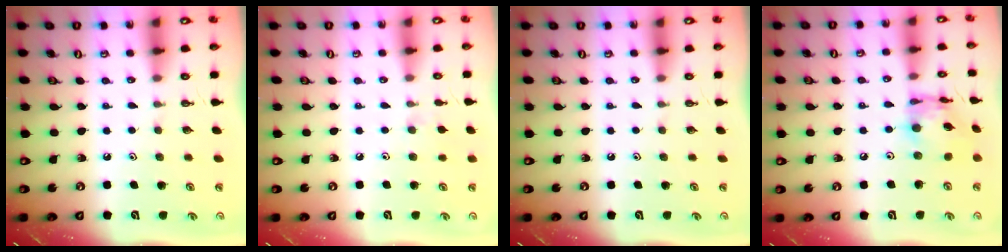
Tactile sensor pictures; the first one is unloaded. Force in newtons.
{"total": 4.9, "press": 4.8, "slide": 0.6}
{"total": 0.0}
{"total": 12.5, "press": 12.5, "slide": 1.1}